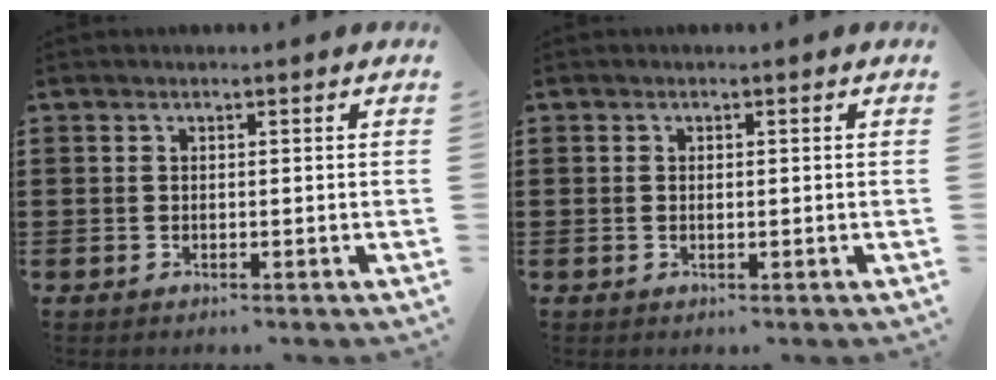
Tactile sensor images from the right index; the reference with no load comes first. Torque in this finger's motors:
{"motor_torque": [-0.07, 2.07, -0.04, -0.01]}